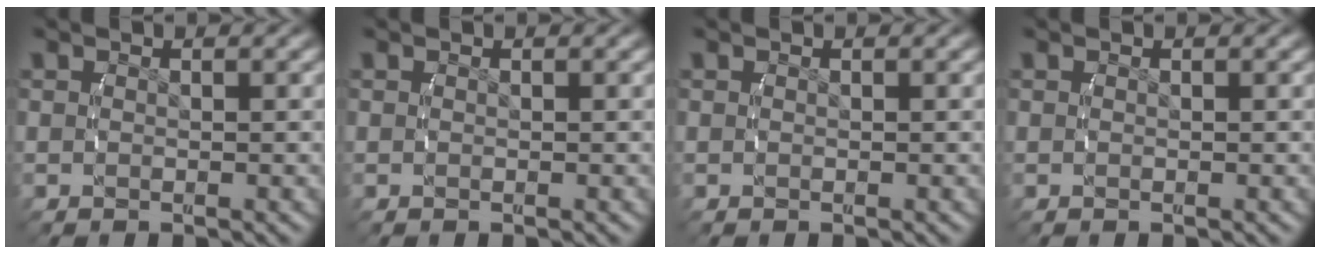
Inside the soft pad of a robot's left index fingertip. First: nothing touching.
{"total": 0.0}
{"total": 0.0}
{"total": 0.0}